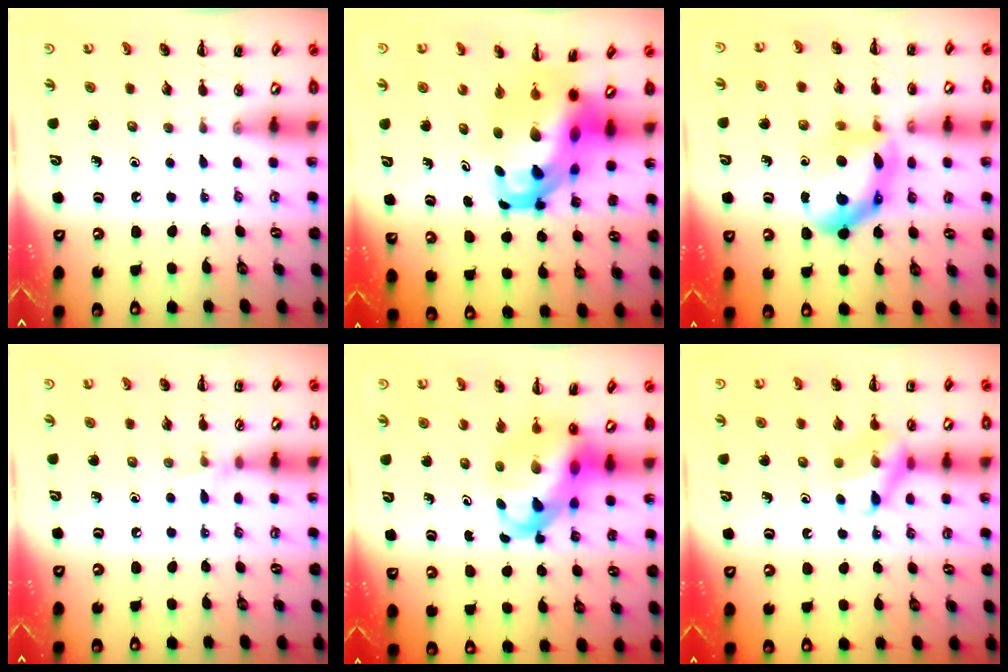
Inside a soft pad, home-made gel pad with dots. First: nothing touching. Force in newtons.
{"total": 11.2, "press": 10.7, "slide": 3.1}
{"total": 12.3, "press": 12.3, "slide": 0.2}
{"total": 3.9, "press": 3.6, "slide": 1.4}
{"total": 9.7, "press": 9.3, "slide": 2.8}
{"total": 11.8, "press": 11.7, "slide": 1.1}